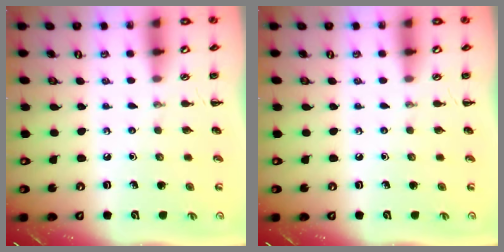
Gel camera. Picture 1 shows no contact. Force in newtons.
{"total": 0.0}